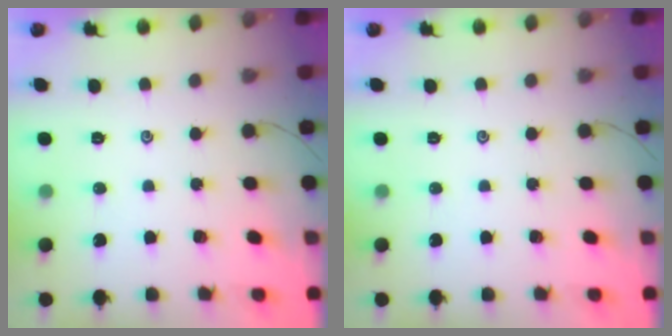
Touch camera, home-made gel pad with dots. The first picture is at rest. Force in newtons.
{"total": 0.0}